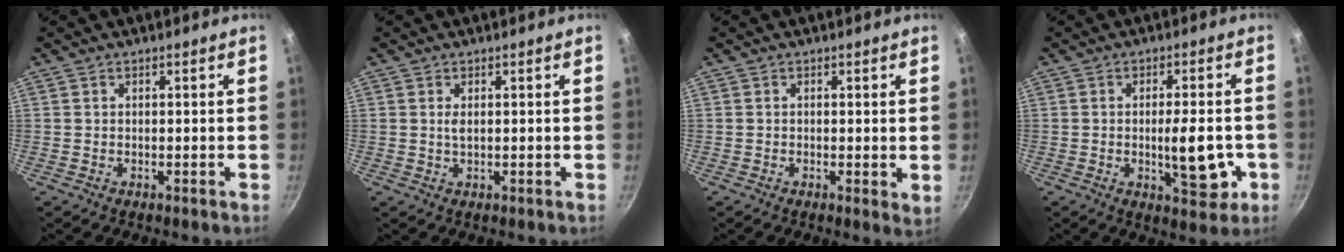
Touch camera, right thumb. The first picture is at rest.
{"total": 1.3, "force": [0.3, 0.6, 1.2], "torque": [-0.023, 0.000, 0.006]}
{"total": 2.1, "force": [0.2, 0.8, 2.0], "torque": [-0.024, -0.006, 0.000]}
{"total": 9.8, "force": [-2.1, 3.7, 8.9], "torque": [-0.109, -0.002, -0.024]}